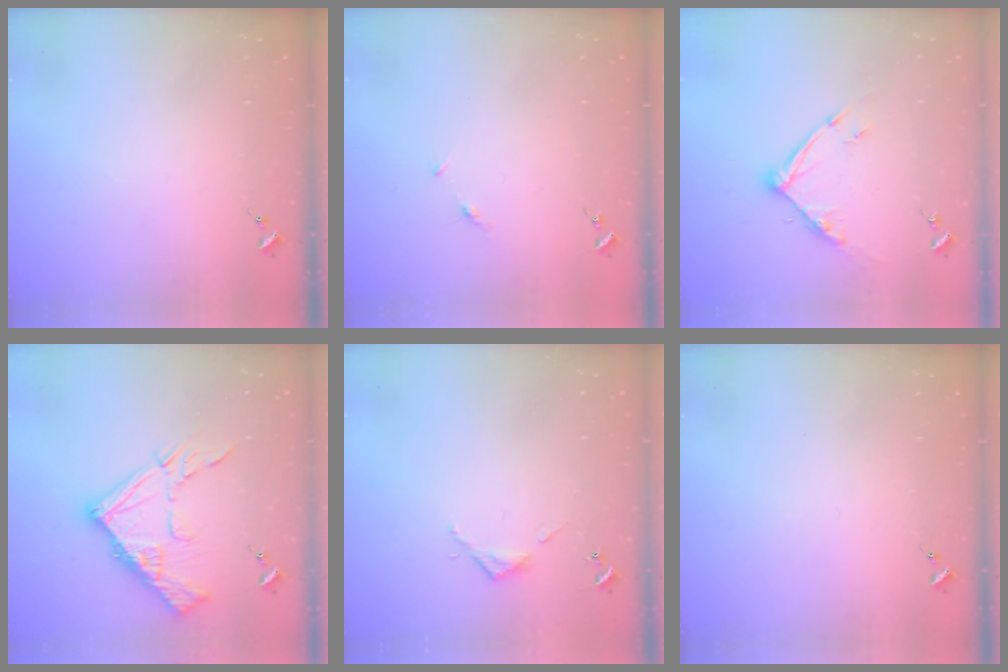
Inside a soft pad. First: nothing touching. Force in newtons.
{"total": 3.9, "press": 3.8, "slide": 0.5}
{"total": 10.3, "press": 10.2, "slide": 0.9}
{"total": 16.7, "press": 16.6, "slide": 1.8}
{"total": 3.2, "press": 3.2, "slide": 0.2}
{"total": 0.0}